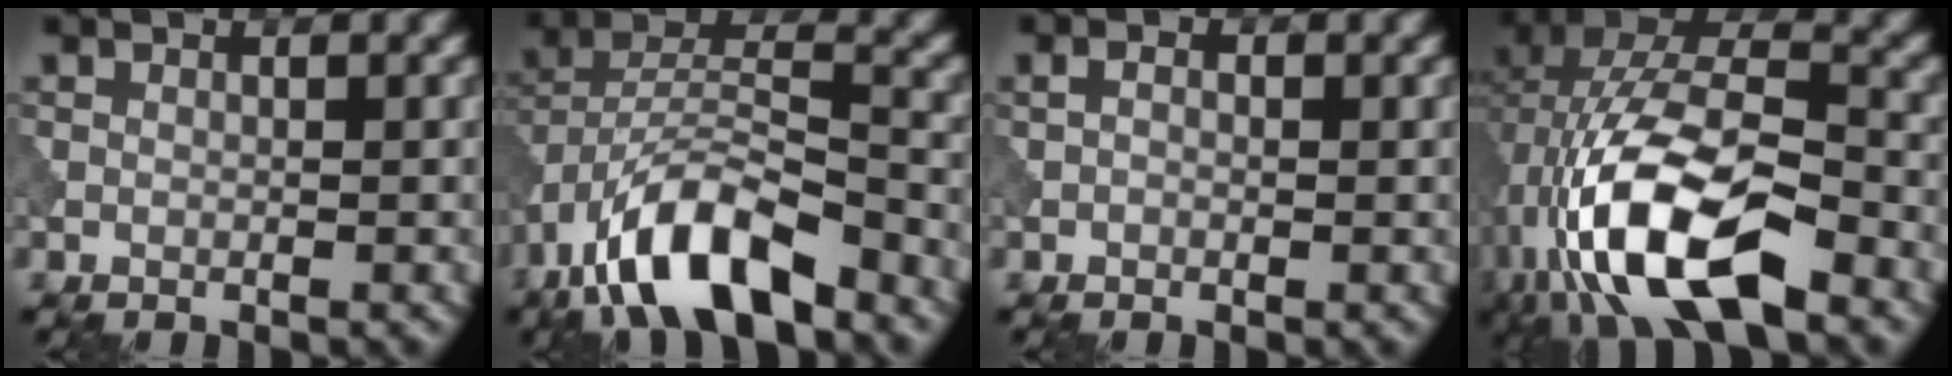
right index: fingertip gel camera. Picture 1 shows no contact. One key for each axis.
{"total": 10.3, "fx": -6.5, "fy": 3.6, "fz": 7.0, "tx": -0.122, "ty": 0.012, "tz": -0.126}
{"total": 1.5, "fx": 0.3, "fy": 1.0, "fz": 1.1, "tx": -0.017, "ty": -0.003, "tz": -0.002}
{"total": 14.3, "fx": -5.5, "fy": 6.3, "fz": 11.6, "tx": -0.226, "ty": -0.007, "tz": -0.103}